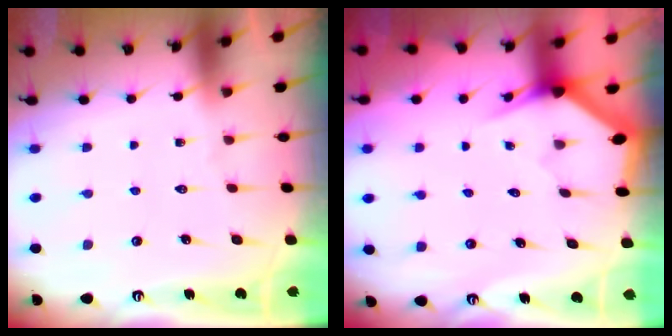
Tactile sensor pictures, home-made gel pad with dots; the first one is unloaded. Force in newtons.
{"total": 3.2, "press": 3.2, "slide": 0.1}